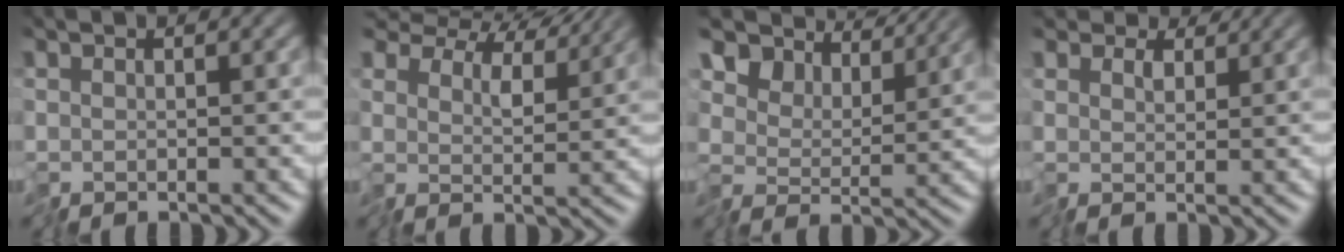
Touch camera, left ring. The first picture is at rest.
{"total": 9.2, "force": [7.8, 3.7, 3.4], "torque": [-0.087, 0.011, 0.113]}
{"total": 7.6, "force": [5.8, 3.7, 3.4], "torque": [-0.079, 0.013, 0.077]}
{"total": 2.6, "force": [2.0, 1.5, 0.8], "torque": [-0.024, 0.004, 0.026]}